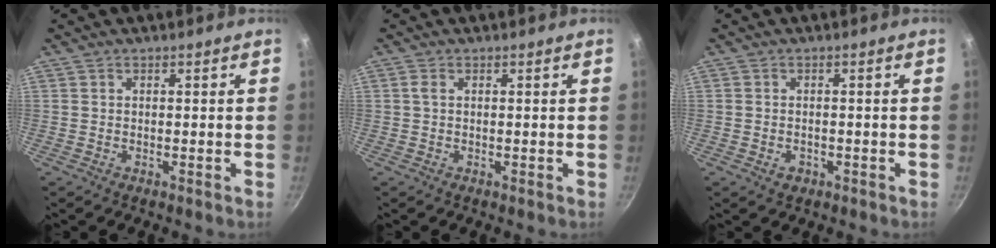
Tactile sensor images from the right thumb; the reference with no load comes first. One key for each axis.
{"total": 0.9, "fx": 0.2, "fy": 0.5, "fz": 0.7, "tx": -0.014, "ty": 0.002, "tz": 0.004}
{"total": 1.9, "fx": -0.8, "fy": 1.4, "fz": 0.9, "tx": -0.012, "ty": 0.005, "tz": -0.005}